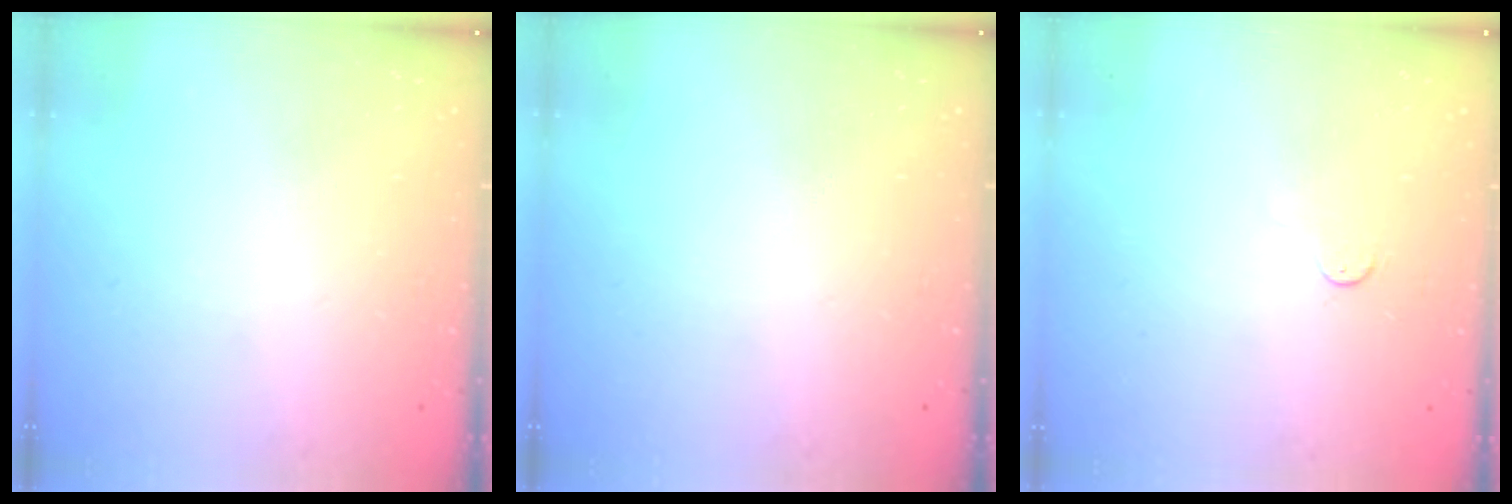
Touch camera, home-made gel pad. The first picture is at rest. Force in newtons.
{"total": 0.0}
{"total": 2.8, "press": 2.8, "slide": 0.4}